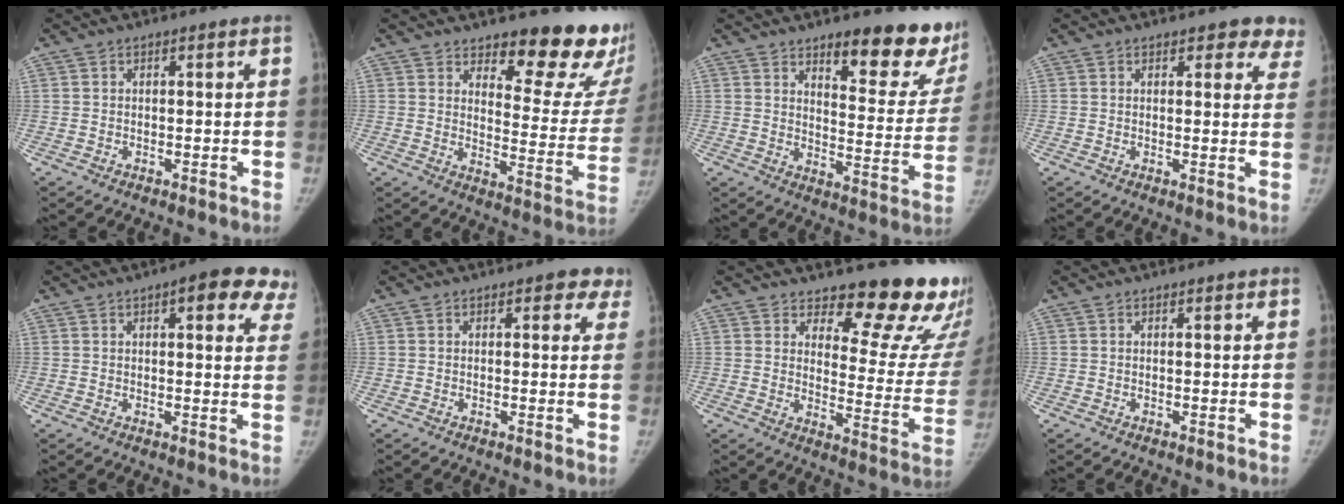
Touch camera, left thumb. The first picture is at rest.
{"total": 18.8, "force": [14.7, 6.4, 9.9], "torque": [-0.074, -0.130, 0.180]}
{"total": 17.4, "force": [12.9, 6.2, 9.8], "torque": [-0.067, -0.100, 0.164]}
{"total": 6.4, "force": [5.2, 3.0, 2.2], "torque": [0.025, -0.020, 0.043]}
{"total": 11.8, "force": [6.5, 4.4, 8.8], "torque": [-0.065, -0.017, 0.065]}
{"total": 3.6, "force": [2.1, 2.2, 2.0], "torque": [0.015, -0.003, 0.016]}
{"total": 18.1, "force": [15.9, 5.6, 6.7], "torque": [-0.024, -0.165, 0.183]}
{"total": 0.0}